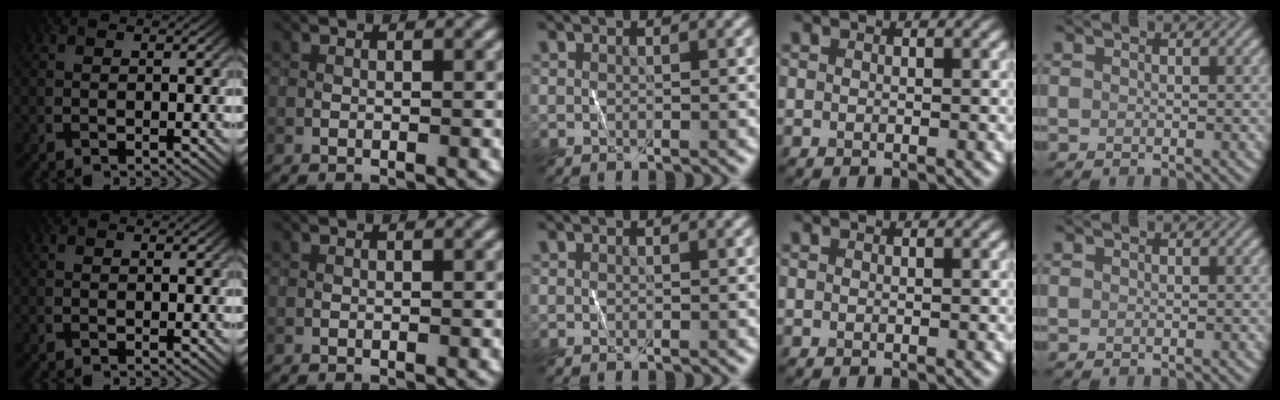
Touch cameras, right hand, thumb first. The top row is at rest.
{}